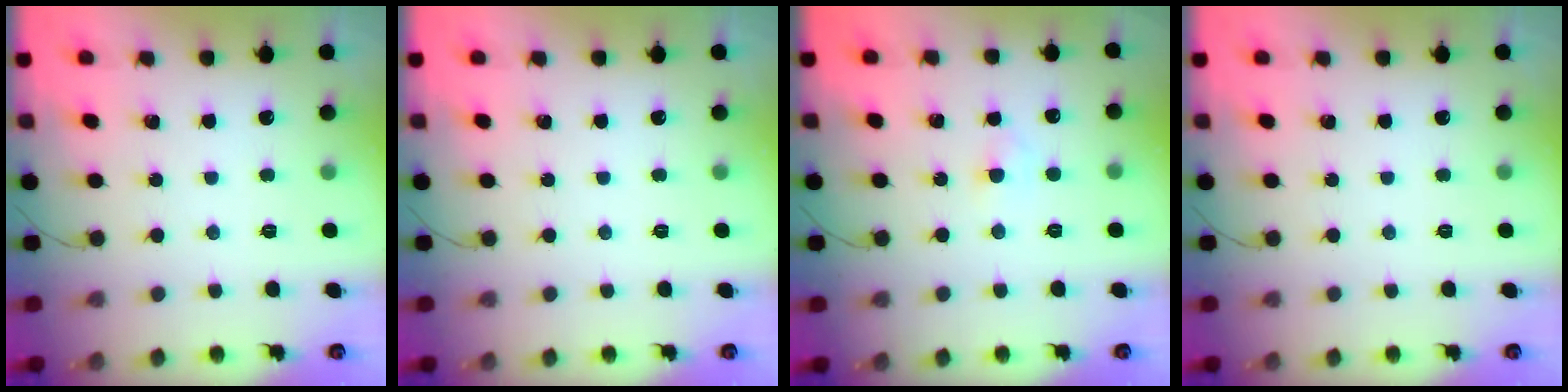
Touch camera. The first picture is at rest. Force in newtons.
{"total": 0.0}
{"total": 2.1, "press": 2.0, "slide": 0.9}
{"total": 0.0}